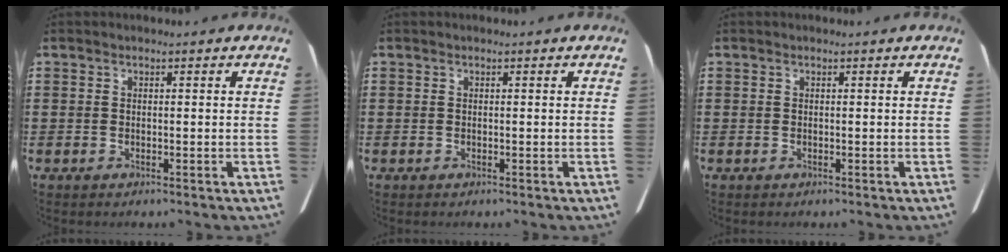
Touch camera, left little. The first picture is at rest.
{"total": 0.0}
{"total": 0.0}